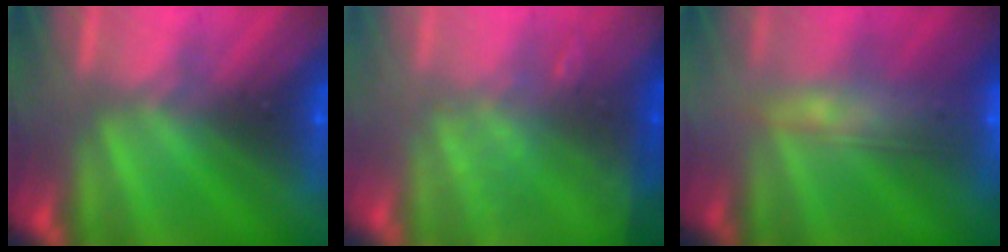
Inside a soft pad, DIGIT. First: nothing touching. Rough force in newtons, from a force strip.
{"total": 2.7}
{"total": 8.8}